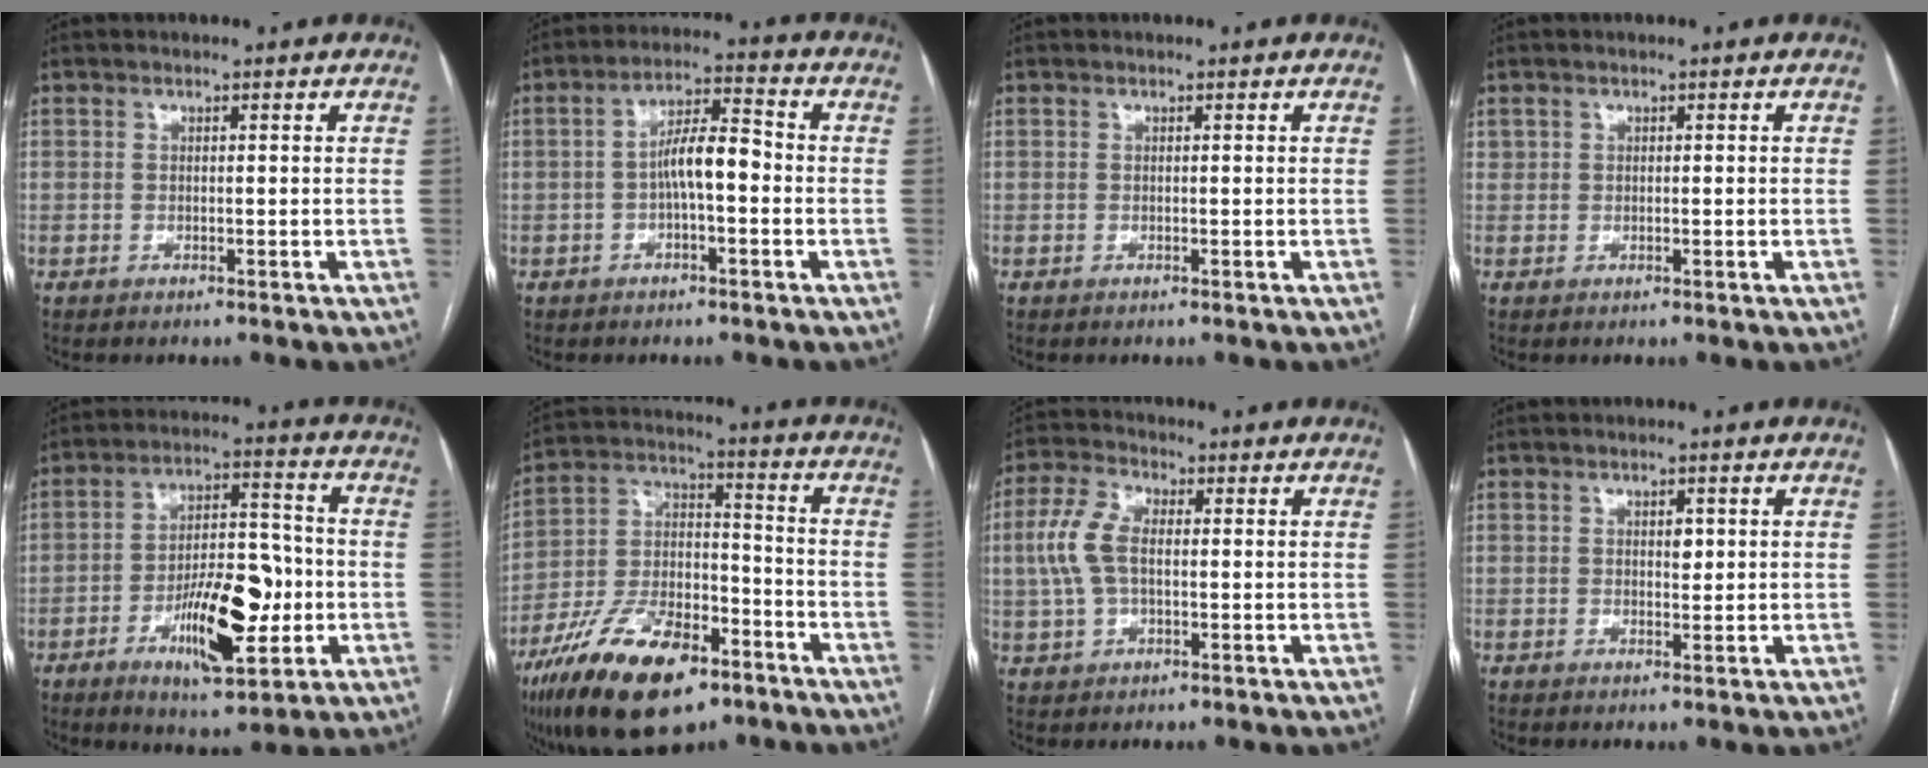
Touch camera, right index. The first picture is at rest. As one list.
[{"total": 6.7, "force": [-1.1, 1.9, 6.3], "torque": [-0.114, 0.024, -0.020]}, {"total": 0.0}, {"total": 0.6, "force": [0.2, 0.4, 0.4], "torque": [-0.012, 0.008, 0.008]}, {"total": 14.0, "force": [-4.1, 4.9, 12.5], "torque": [-0.206, 0.012, -0.061]}, {"total": 19.2, "force": [-12.2, 7.7, 12.7], "torque": [-0.257, 0.000, -0.216]}, {"total": 7.0, "force": [0.3, 3.6, 6.0], "torque": [-0.157, 0.019, 0.004]}, {"total": 1.7, "force": [0.5, 0.9, 1.3], "torque": [-0.020, -0.001, 0.008]}]